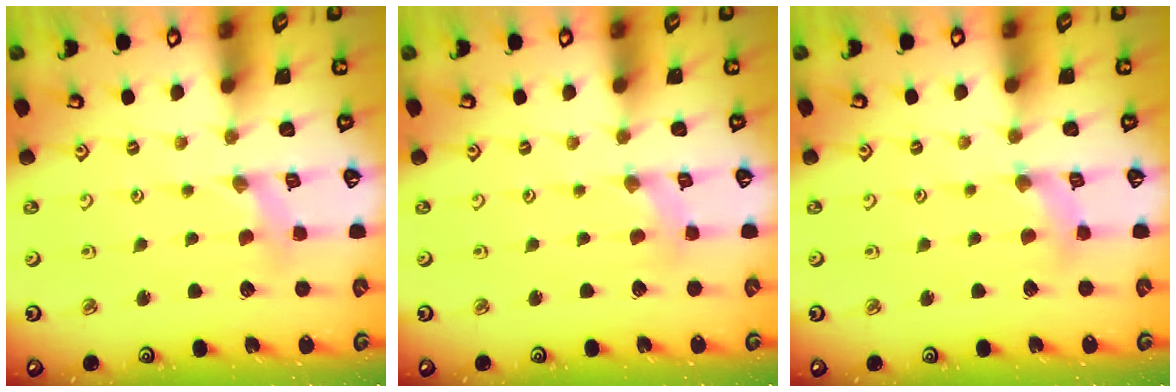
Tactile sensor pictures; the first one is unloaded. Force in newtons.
{"total": 0.0}
{"total": 2.3, "press": 2.3, "slide": 0.3}